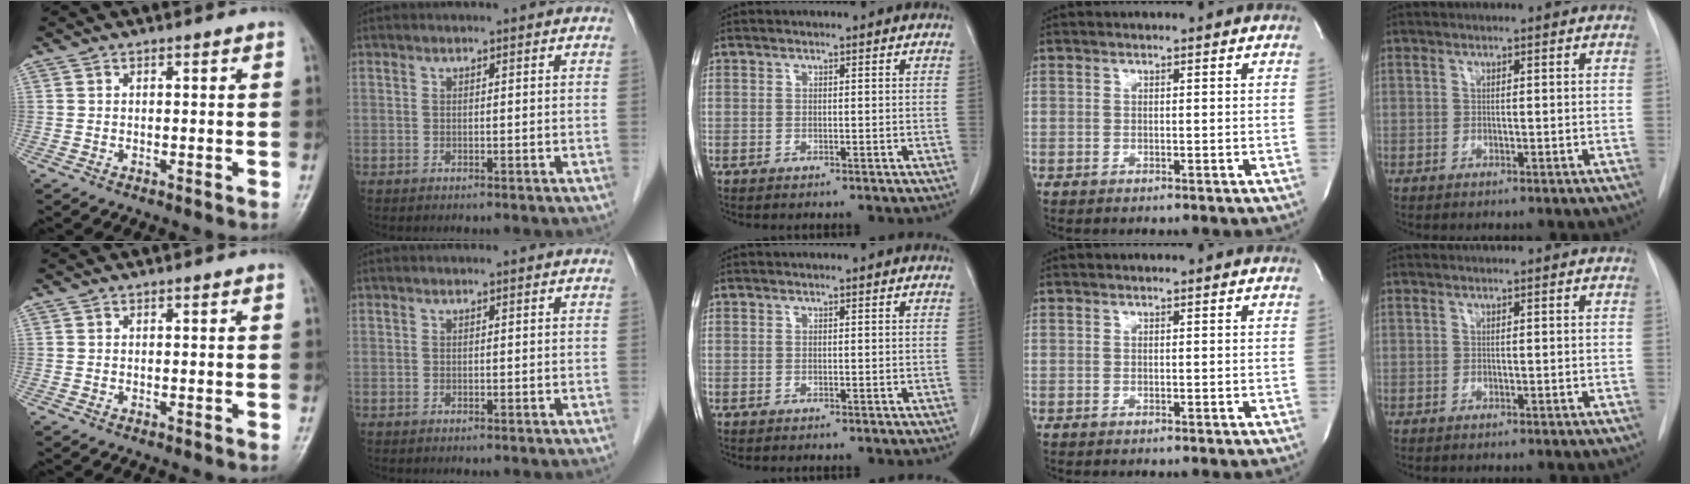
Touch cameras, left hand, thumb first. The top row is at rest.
{}